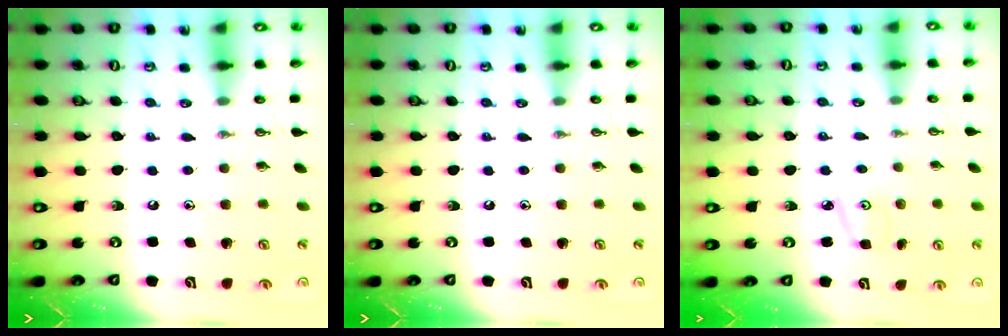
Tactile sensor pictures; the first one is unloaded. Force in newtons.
{"total": 0.0}
{"total": 3.6, "press": 3.6, "slide": 0.4}